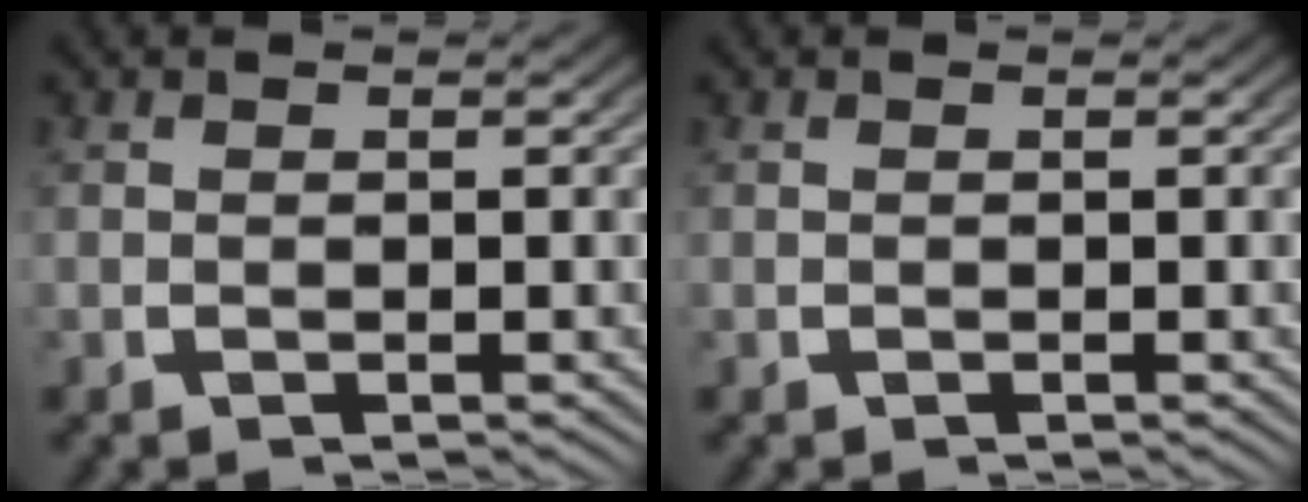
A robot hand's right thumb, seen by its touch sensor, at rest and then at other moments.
{"total": 0.0}